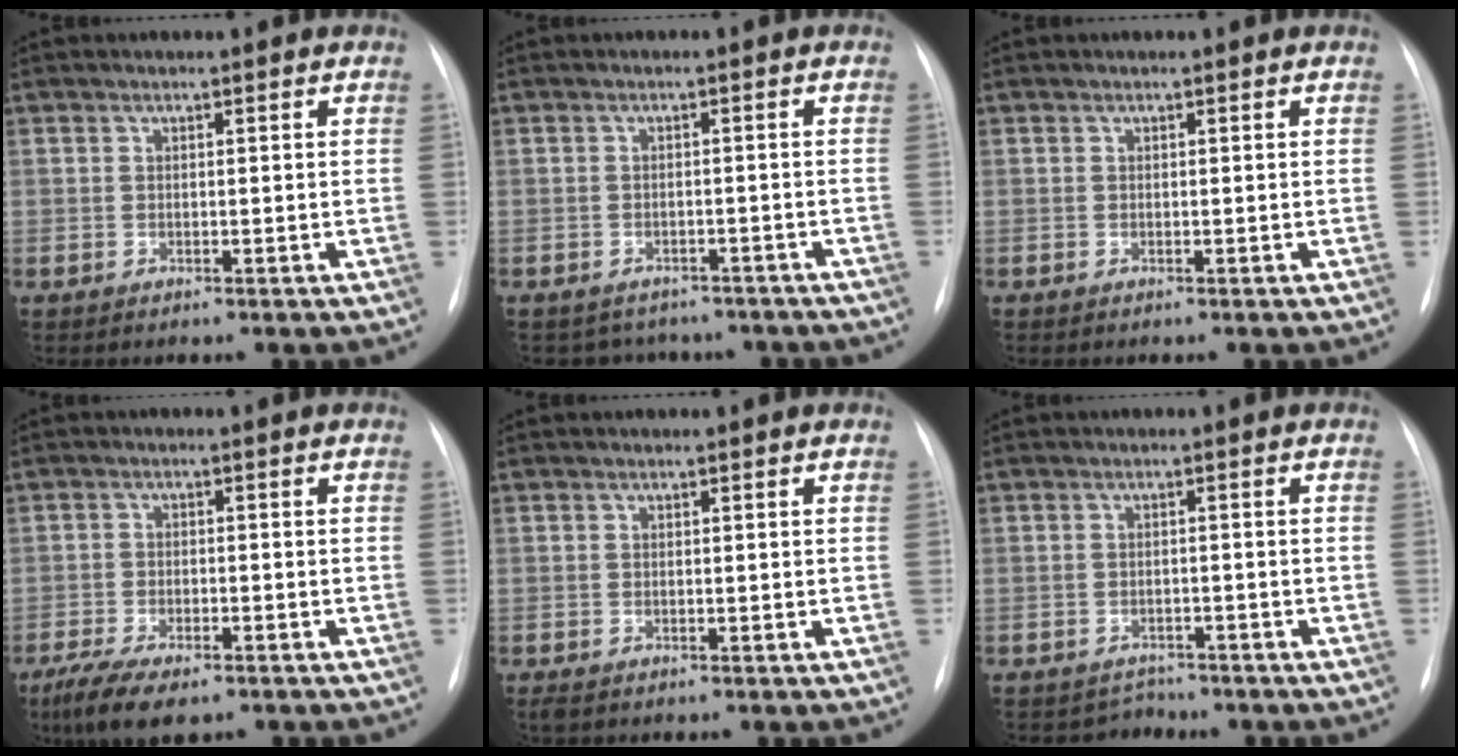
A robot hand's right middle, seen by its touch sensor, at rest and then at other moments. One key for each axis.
{"total": 7.4, "fx": -6.3, "fy": 3.7, "fz": 1.0, "tx": -0.008, "ty": 0.016, "tz": -0.065}
{"total": 0.0}
{"total": 8.9, "fx": -6.3, "fy": 3.0, "fz": 5.5, "tx": -0.095, "ty": -0.017, "tz": -0.100}
{"total": 1.1, "fx": -0.8, "fy": 0.6, "fz": 0.6, "tx": -0.012, "ty": -0.002, "tz": -0.008}
{"total": 2.6, "fx": -2.2, "fy": 1.2, "fz": -0.8, "tx": 0.008, "ty": 0.008, "tz": -0.031}